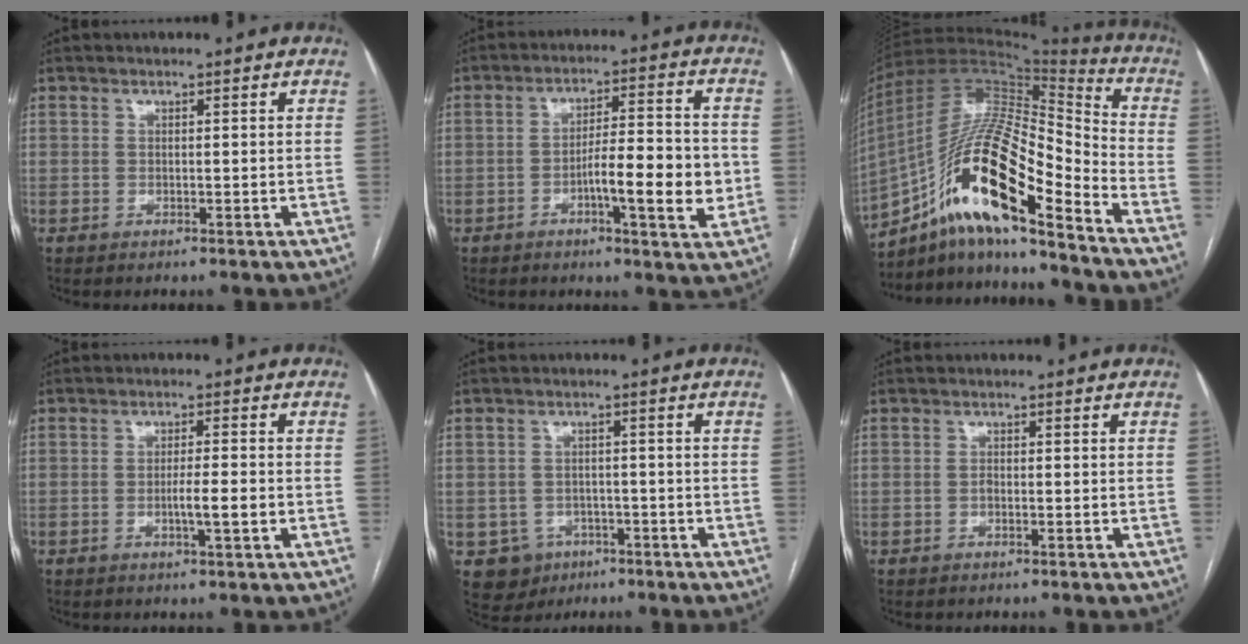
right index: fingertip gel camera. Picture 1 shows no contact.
{"total": 10.5, "force": [-2.6, 1.7, 10.0], "torque": [-0.155, 0.007, -0.041]}
{"total": 20.9, "force": [-11.6, 3.7, 16.9], "torque": [-0.330, 0.004, -0.205]}
{"total": 3.6, "force": [-1.0, 0.1, 3.5], "torque": [-0.059, -0.002, -0.015]}
{"total": 5.4, "force": [-2.2, 4.9, 0.8], "torque": [-0.011, 0.008, -0.026]}
{"total": 0.6, "force": [-0.3, 0.3, 0.4], "torque": [-0.007, 0.002, -0.007]}